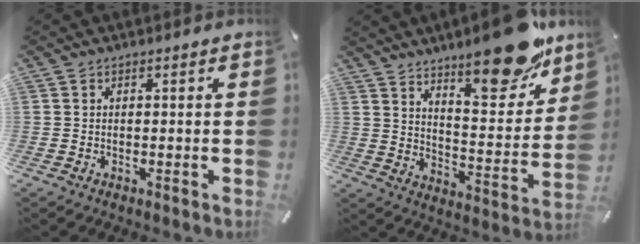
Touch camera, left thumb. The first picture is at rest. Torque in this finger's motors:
{"motor_torque": [0.83, 0.46, 1.38, -1.39, 0.22]}